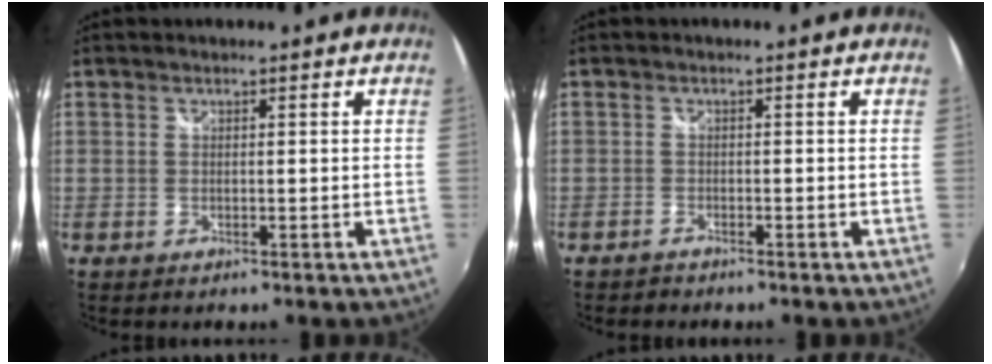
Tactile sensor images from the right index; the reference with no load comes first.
{"total": 1.4, "force": [-1.3, 0.7, 0.1], "torque": [-0.009, 0.001, -0.025]}